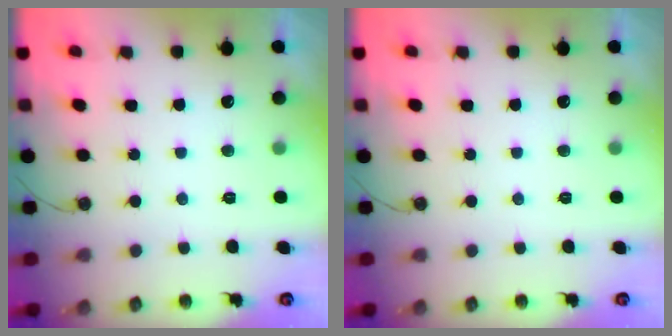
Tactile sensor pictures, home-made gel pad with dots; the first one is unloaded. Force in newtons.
{"total": 0.0}